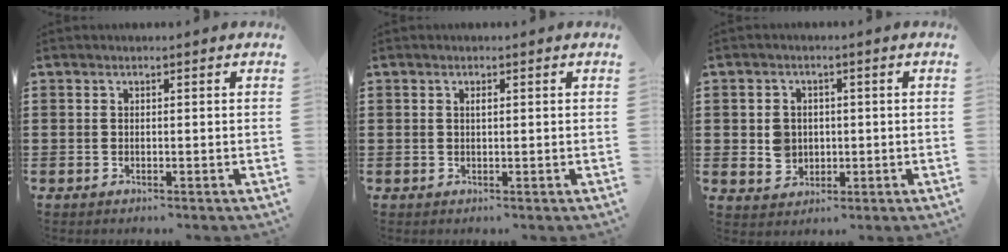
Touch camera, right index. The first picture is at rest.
{"total": 0.7, "force": [0.1, 0.2, 0.7], "torque": [-0.014, -0.001, 0.002]}
{"total": 3.5, "force": [0.0, 3.2, 1.5], "torque": [-0.039, 0.009, -0.002]}